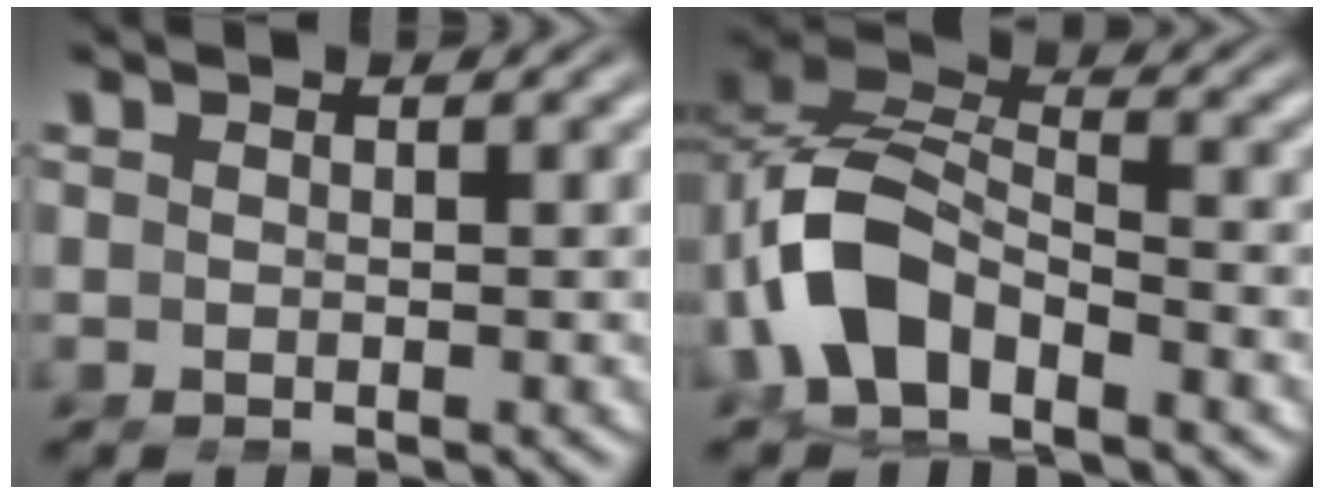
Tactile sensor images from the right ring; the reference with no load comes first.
{"total": 8.7, "force": [-2.0, 6.9, 5.0], "torque": [-0.147, -0.022, -0.039]}